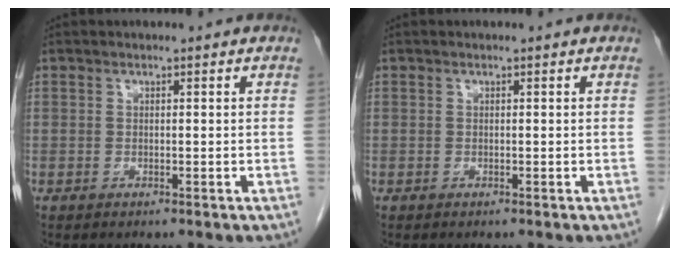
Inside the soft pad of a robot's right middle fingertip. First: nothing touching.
{"total": 0.0}